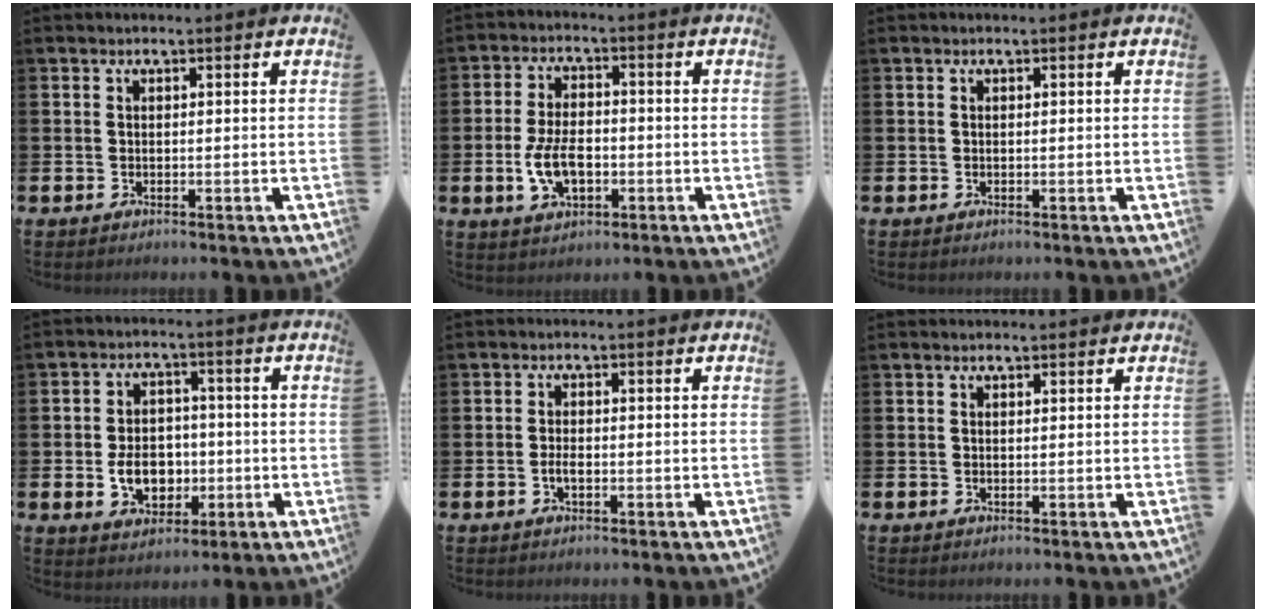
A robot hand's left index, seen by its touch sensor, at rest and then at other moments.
{"total": 6.0, "force": [-1.4, 3.3, 4.8], "torque": [-0.095, 0.003, -0.026]}
{"total": 0.0}
{"total": 6.1, "force": [-1.2, 4.7, 3.8], "torque": [-0.055, 0.005, -0.026]}
{"total": 1.5, "force": [-0.4, 0.7, 1.2], "torque": [-0.020, -0.001, -0.009]}
{"total": 0.5, "force": [0.5, 0.1, 0.1], "torque": [0.008, -0.004, 0.007]}